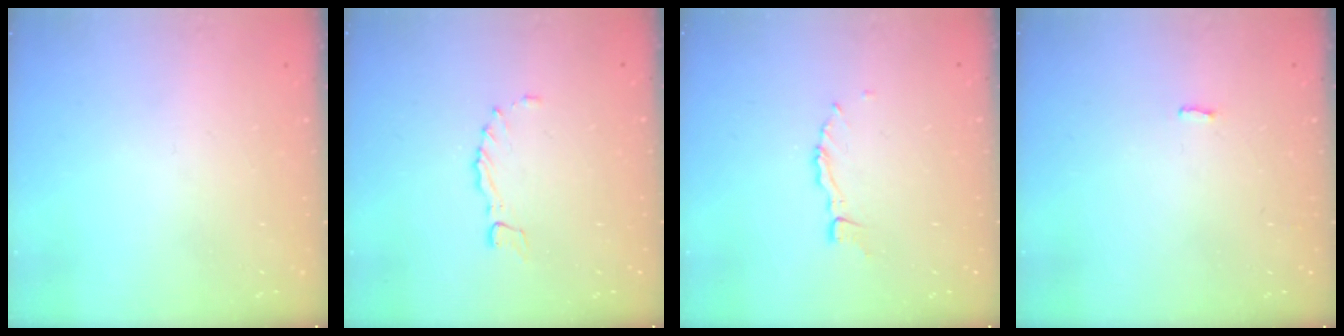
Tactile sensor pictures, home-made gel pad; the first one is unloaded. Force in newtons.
{"total": 1.0, "press": 1.0, "slide": 0.3}
{"total": 4.4, "press": 4.3, "slide": 0.4}
{"total": 1.6, "press": 1.6, "slide": 0.2}